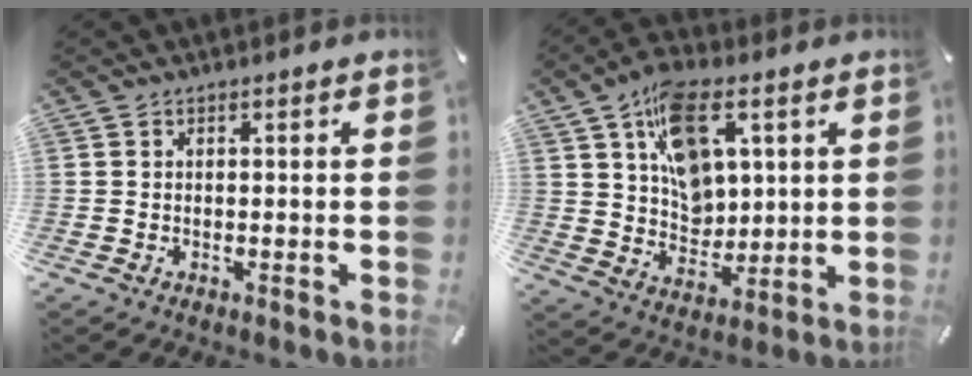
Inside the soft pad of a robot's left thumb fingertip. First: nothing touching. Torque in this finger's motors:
{"motor_torque": [0.95, 0.23, 0.76, 0.18, 0.07]}